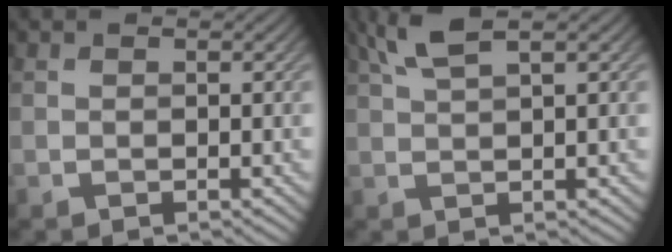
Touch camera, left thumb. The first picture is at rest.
{"total": 4.4, "force": [2.4, 0.9, 3.5], "torque": [-0.070, 0.019, 0.049]}